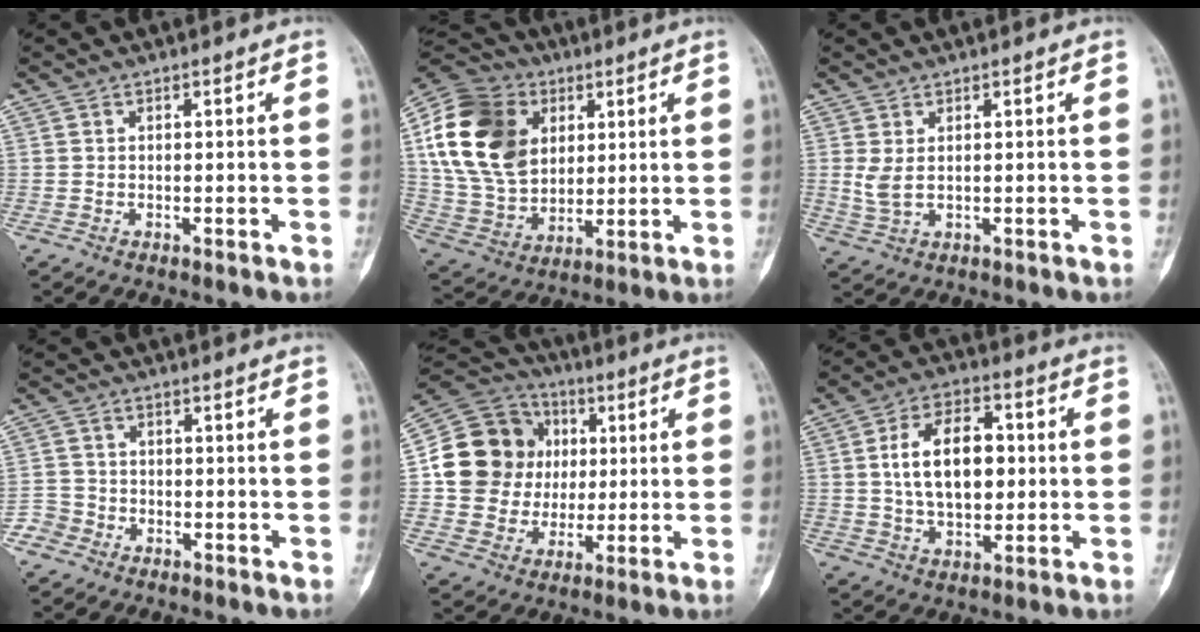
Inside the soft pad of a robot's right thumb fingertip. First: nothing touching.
{"total": 21.8, "force": [5.9, 16.1, 13.5], "torque": [-0.250, -0.002, 0.114]}
{"total": 3.1, "force": [0.7, 1.5, 2.7], "torque": [-0.066, -0.002, 0.023]}
{"total": 3.2, "force": [-2.0, 2.6, -0.2], "torque": [0.013, 0.014, -0.047]}
{"total": 17.5, "force": [2.2, 15.8, 7.3], "torque": [-0.097, 0.024, 0.046]}
{"total": 14.0, "force": [1.4, 8.4, 11.1], "torque": [-0.168, 0.010, 0.022]}